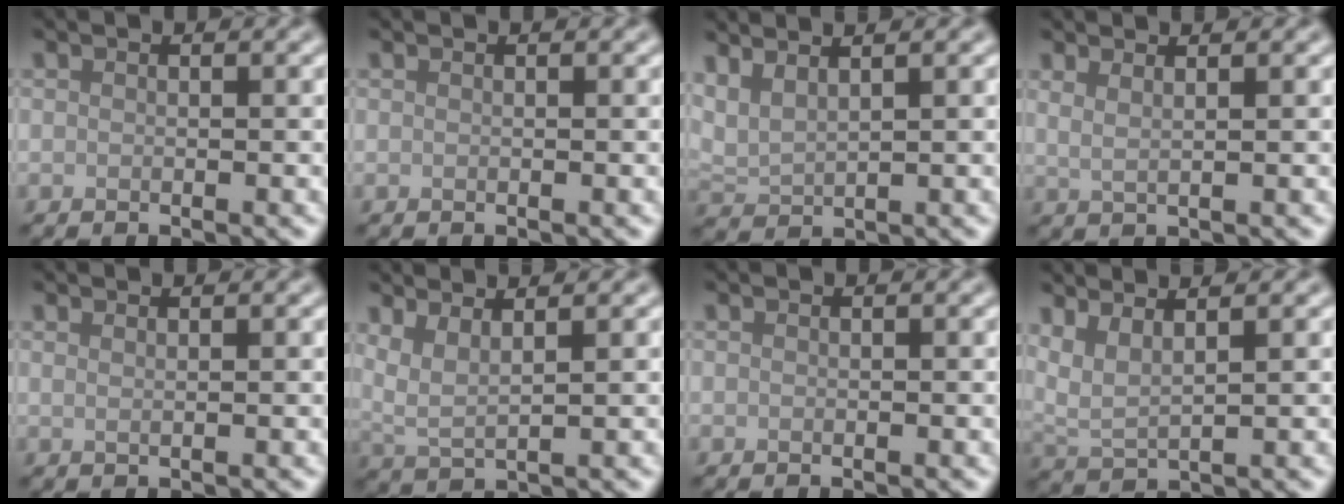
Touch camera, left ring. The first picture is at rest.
{"total": 0.0}
{"total": 3.2, "force": [2.4, 0.9, 1.9], "torque": [-0.051, 0.010, 0.051]}
{"total": 2.3, "force": [1.5, 0.9, 1.5], "torque": [-0.018, -0.002, 0.011]}
{"total": 1.0, "force": [0.7, 0.4, 0.6], "torque": [-0.003, -0.003, 0.004]}
{"total": 3.5, "force": [2.3, 0.9, 2.5], "torque": [-0.055, 0.003, 0.044]}
{"total": 0.0}
{"total": 4.0, "force": [2.7, 1.0, 2.7], "torque": [-0.061, 0.006, 0.052]}